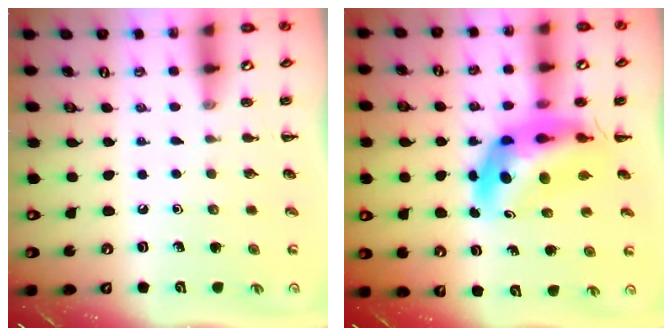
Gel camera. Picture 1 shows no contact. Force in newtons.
{"total": 11.0, "press": 10.4, "slide": 3.5}